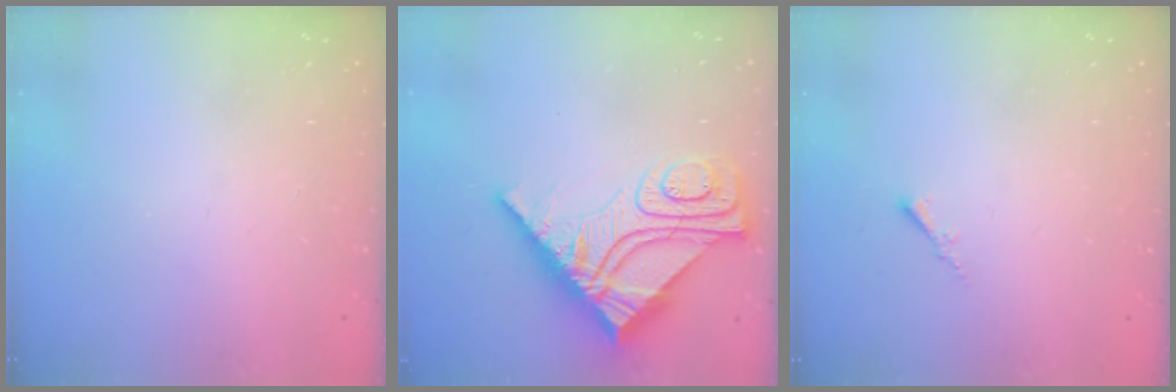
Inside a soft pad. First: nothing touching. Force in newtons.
{"total": 15.8, "press": 15.7, "slide": 1.6}
{"total": 0.0}